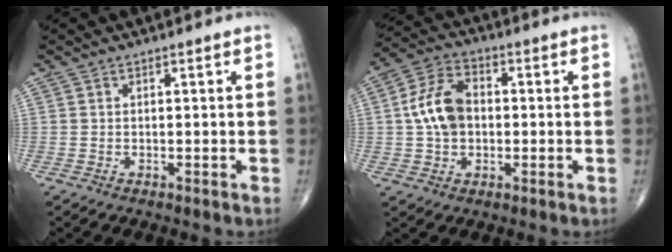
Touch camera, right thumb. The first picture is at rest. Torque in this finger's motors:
{"motor_torque": [-0.07, 0.14, 0.06, -0.10, 0.19]}